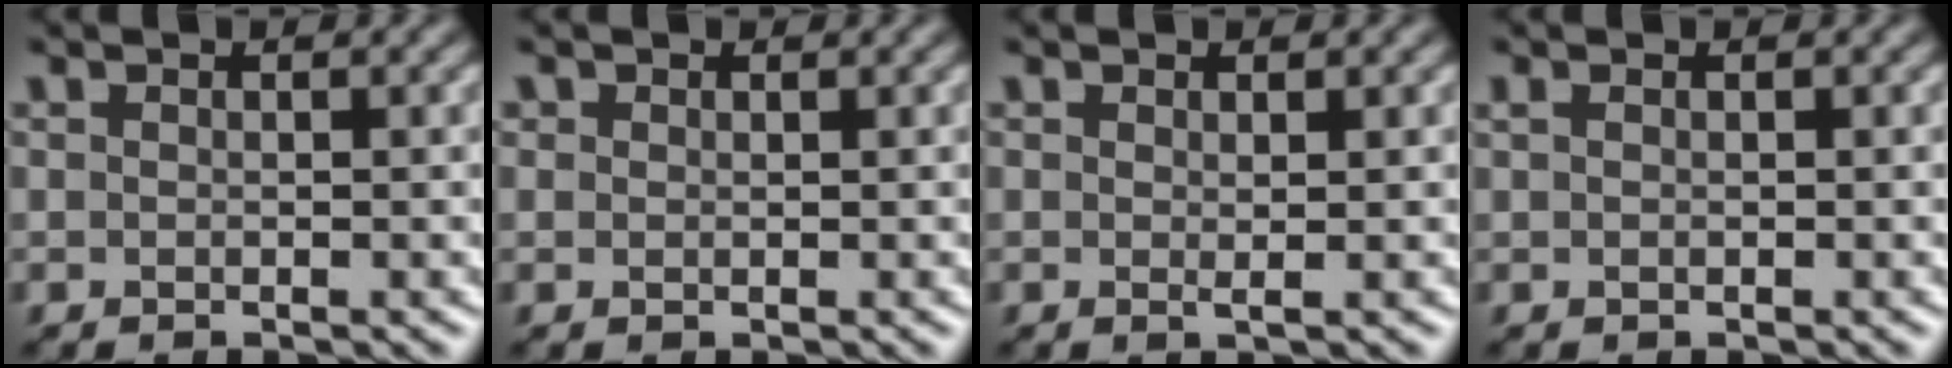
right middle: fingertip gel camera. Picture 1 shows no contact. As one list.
[{"total": 0.9, "force": [0.5, 0.7, 0.1], "torque": [0.000, -0.002, 0.004]}, {"total": 0.5, "force": [0.2, 0.0, 0.5], "torque": [-0.008, -0.004, 0.003]}, {"total": 0.6, "force": [0.3, 0.4, 0.4], "torque": [-0.010, 0.001, 0.008]}]